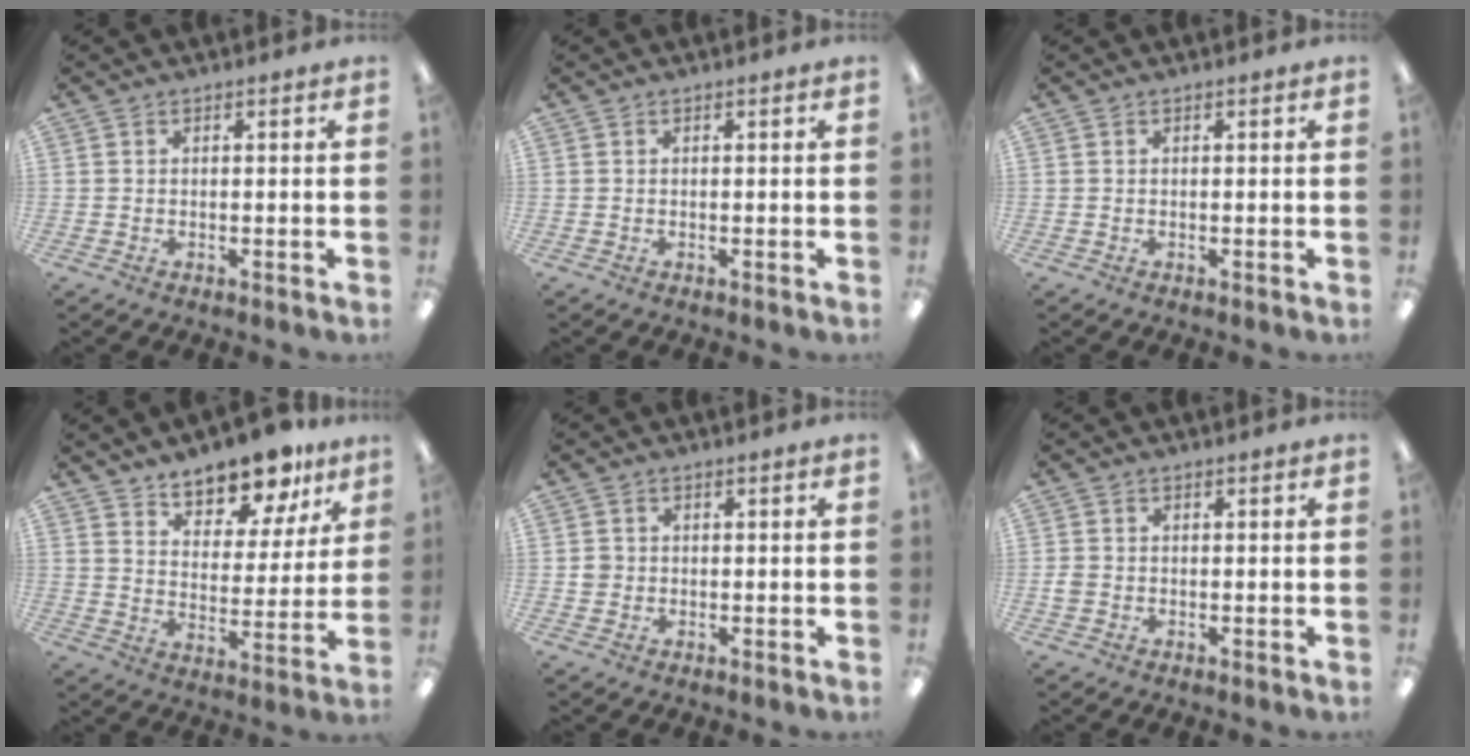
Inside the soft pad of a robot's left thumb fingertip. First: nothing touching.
{"total": 0.0}
{"total": 0.0}
{"total": 13.1, "force": [11.3, 4.8, 4.5], "torque": [-0.058, -0.082, 0.203]}
{"total": 1.9, "force": [-0.1, 1.9, 0.4], "torque": [-0.008, 0.004, -0.004]}
{"total": 1.7, "force": [-0.4, 1.4, 0.7], "torque": [-0.012, 0.003, -0.007]}